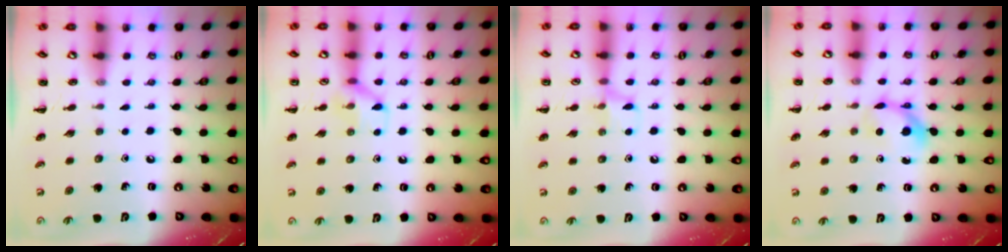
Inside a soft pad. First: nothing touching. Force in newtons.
{"total": 7.9, "press": 7.9, "slide": 0.6}
{"total": 6.8, "press": 6.6, "slide": 1.6}
{"total": 5.8, "press": 5.6, "slide": 1.6}